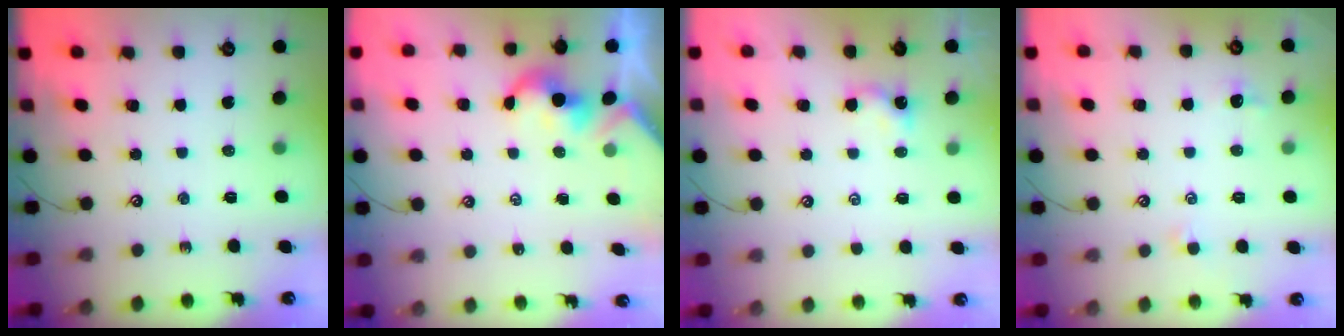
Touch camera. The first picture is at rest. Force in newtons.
{"total": 1.7, "press": 1.7, "slide": 0.2}
{"total": 0.7, "press": 0.7, "slide": 0.3}
{"total": 0.0}